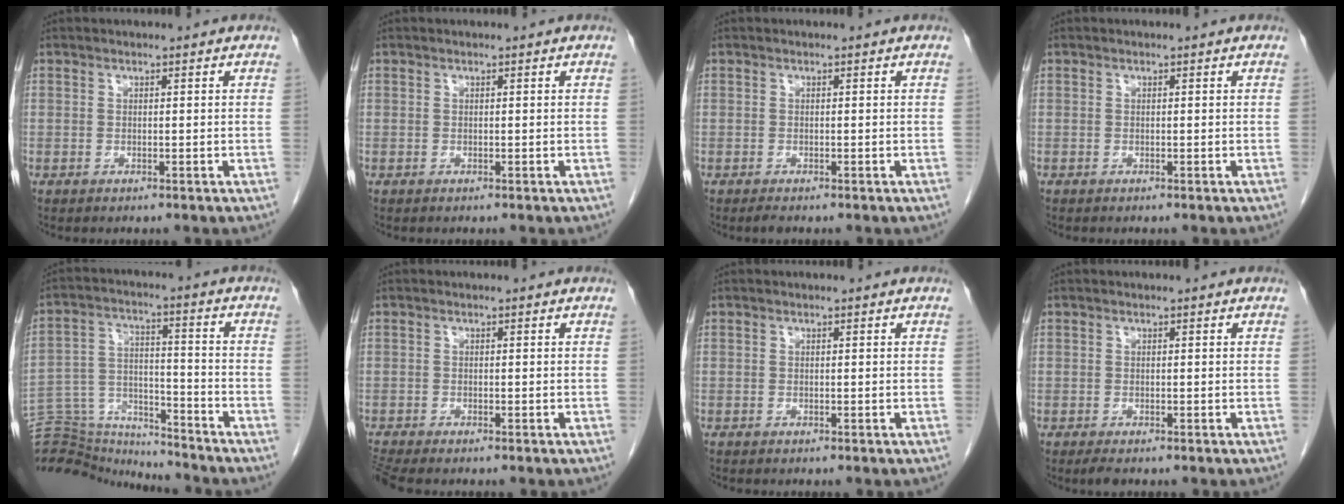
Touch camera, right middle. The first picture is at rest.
{"total": 0.0}
{"total": 0.7, "force": [-0.6, 0.1, 0.4], "torque": [-0.012, -0.003, -0.009]}
{"total": 0.0}
{"total": 16.0, "force": [-15.7, 2.2, 2.4], "torque": [-0.054, 0.036, -0.255]}
{"total": 2.0, "force": [-1.9, -0.2, 0.6], "torque": [-0.020, -0.009, -0.038]}
{"total": 0.0}
{"total": 1.5, "force": [-1.1, 0.4, 0.9], "torque": [-0.021, -0.005, -0.016]}